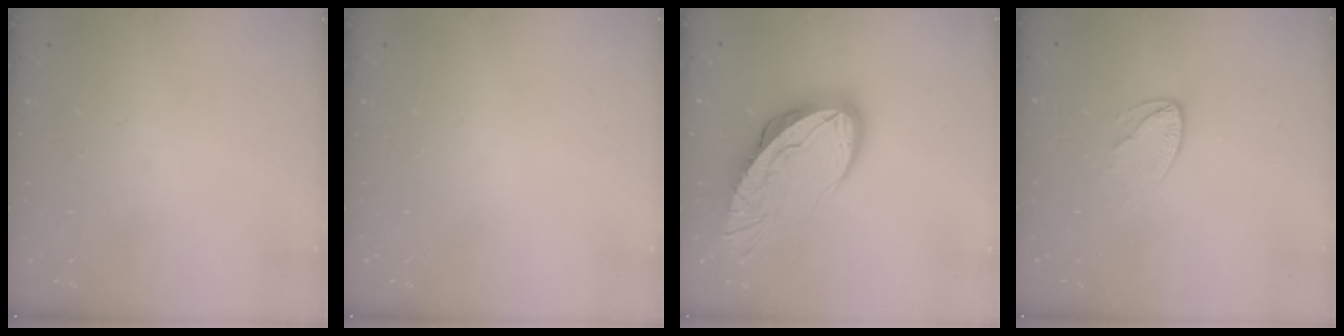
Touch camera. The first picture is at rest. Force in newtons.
{"total": 0.0}
{"total": 14.9, "press": 14.8, "slide": 1.5}
{"total": 7.1, "press": 7.1, "slide": 0.5}